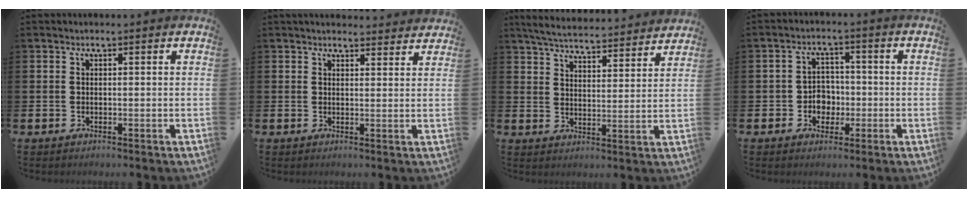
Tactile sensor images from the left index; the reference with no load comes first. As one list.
[{"total": 2.7, "force": [2.7, 0.6, 0.0], "torque": [0.003, -0.017, 0.047]}, {"total": 5.8, "force": [5.7, 0.6, 1.0], "torque": [-0.039, -0.043, 0.098]}, {"total": 3.5, "force": [-0.8, 3.2, 1.1], "torque": [-0.017, 0.000, -0.025]}]